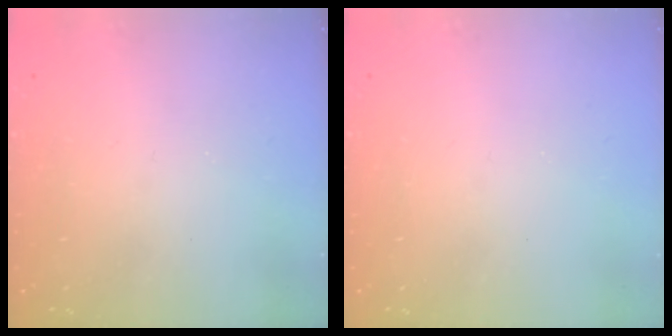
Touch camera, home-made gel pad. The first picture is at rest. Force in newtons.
{"total": 0.0}